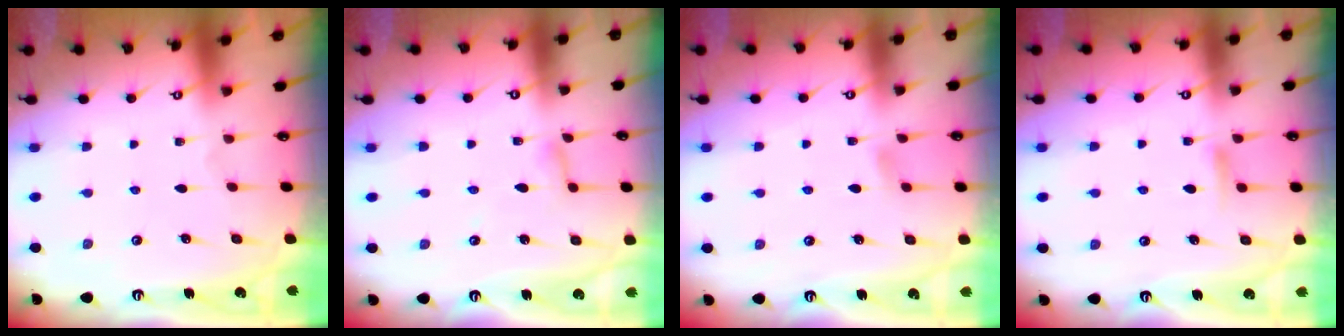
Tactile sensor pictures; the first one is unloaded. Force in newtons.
{"total": 3.0, "press": 3.0, "slide": 0.3}
{"total": 4.4, "press": 4.3, "slide": 0.6}
{"total": 5.4, "press": 5.4, "slide": 0.8}